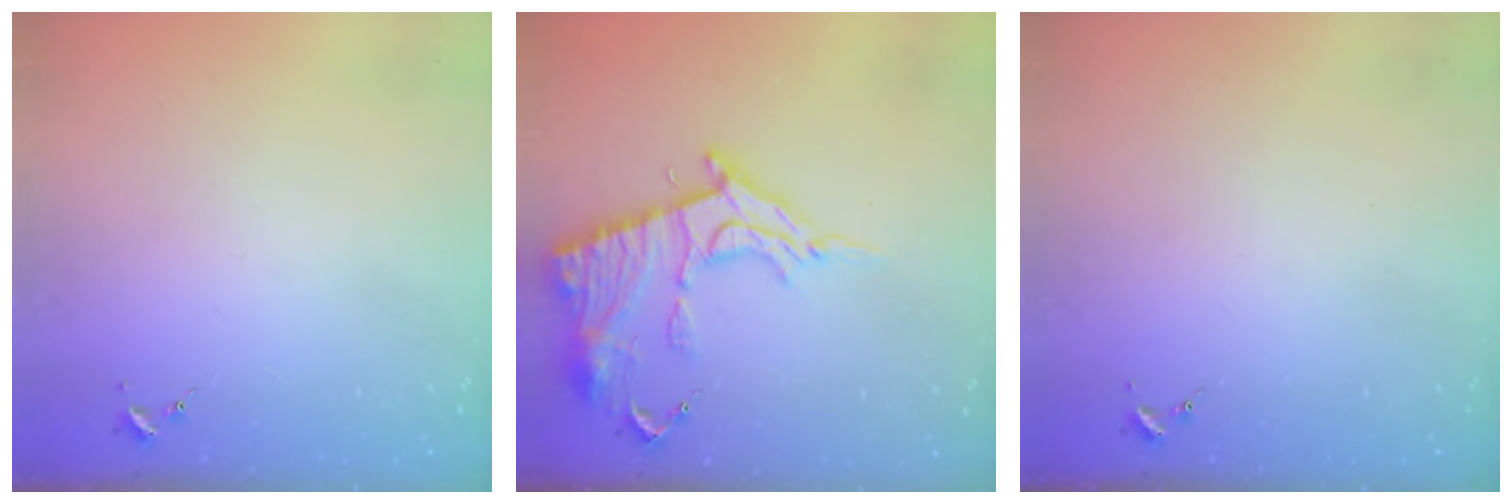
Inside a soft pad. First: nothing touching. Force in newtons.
{"total": 16.6, "press": 16.5, "slide": 1.5}
{"total": 0.0}